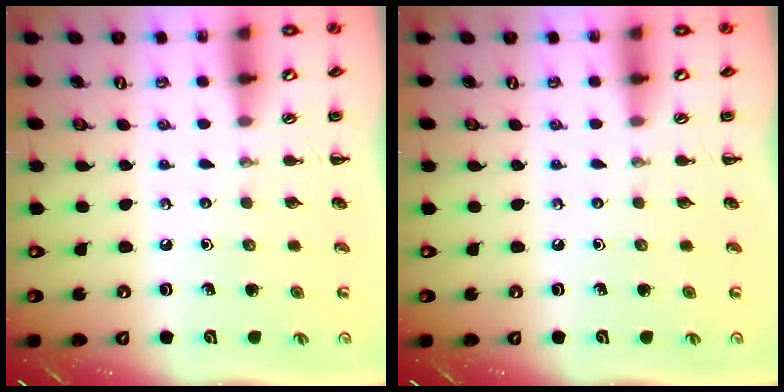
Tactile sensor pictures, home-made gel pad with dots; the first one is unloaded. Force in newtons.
{"total": 0.0}